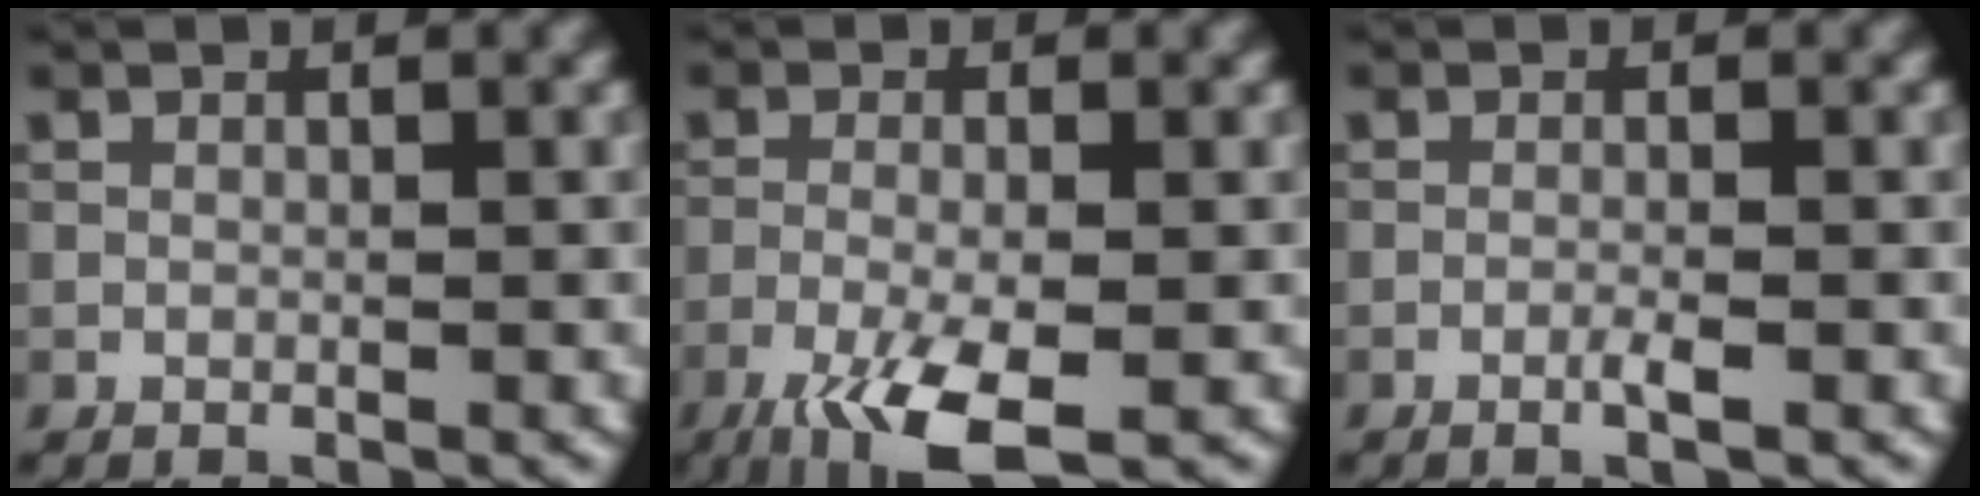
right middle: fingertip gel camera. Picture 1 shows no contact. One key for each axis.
{"total": 7.0, "fx": -3.9, "fy": 1.8, "fz": 5.4, "tx": -0.113, "ty": -0.013, "tz": -0.076}
{"total": 1.4, "fx": -0.6, "fy": 0.2, "fz": 1.3, "tx": -0.020, "ty": 0.001, "tz": -0.016}